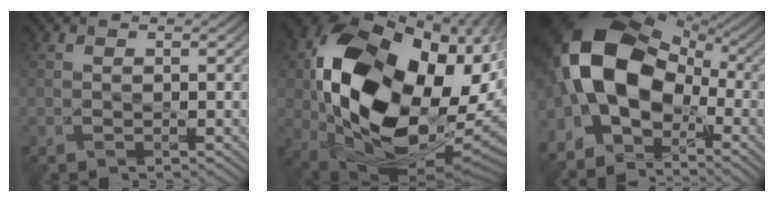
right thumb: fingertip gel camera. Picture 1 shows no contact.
{"total": 22.5, "force": [1.2, 15.2, 16.5], "torque": [-0.368, -0.041, 0.063]}
{"total": 17.0, "force": [-1.5, 11.0, 12.9], "torque": [-0.270, 0.003, -0.036]}